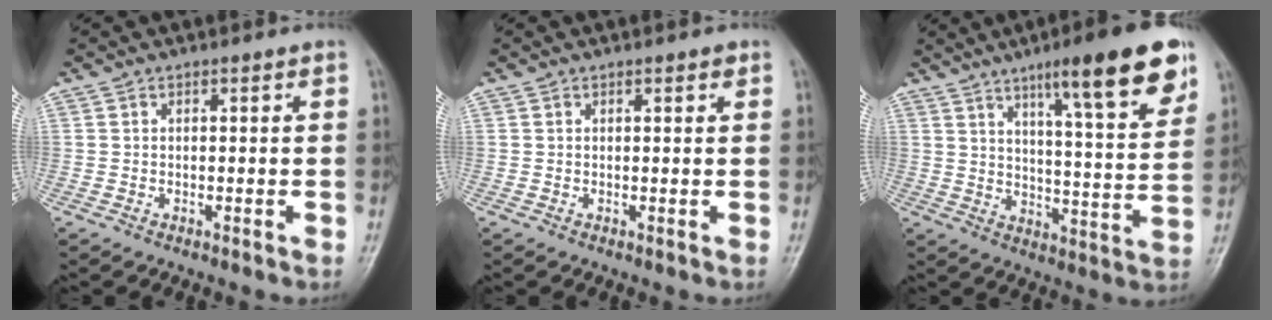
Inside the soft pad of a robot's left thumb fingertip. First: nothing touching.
{"total": 1.1, "force": [0.6, 0.3, 0.8], "torque": [-0.009, -0.001, 0.007]}
{"total": 18.4, "force": [10.8, 3.3, 14.6], "torque": [-0.183, -0.047, 0.160]}